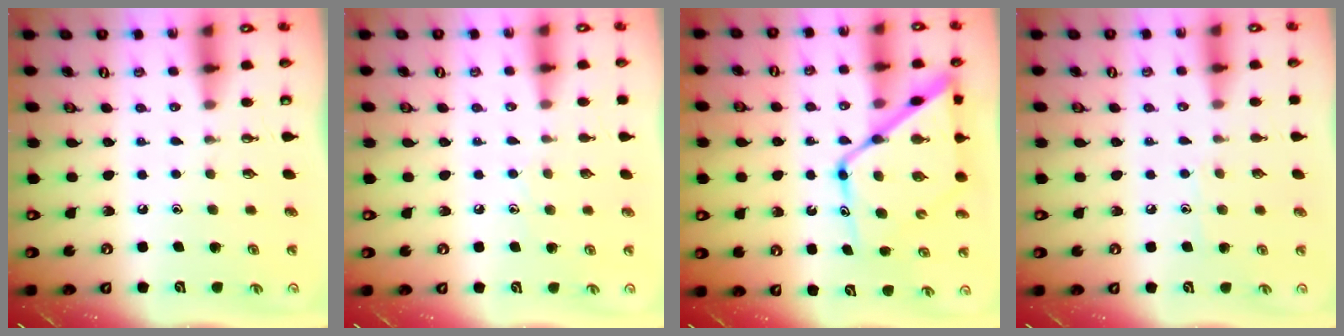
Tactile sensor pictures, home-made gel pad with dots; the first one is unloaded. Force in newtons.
{"total": 5.9, "press": 5.9, "slide": 0.6}
{"total": 15.7, "press": 15.6, "slide": 1.3}
{"total": 5.9, "press": 5.8, "slide": 0.7}